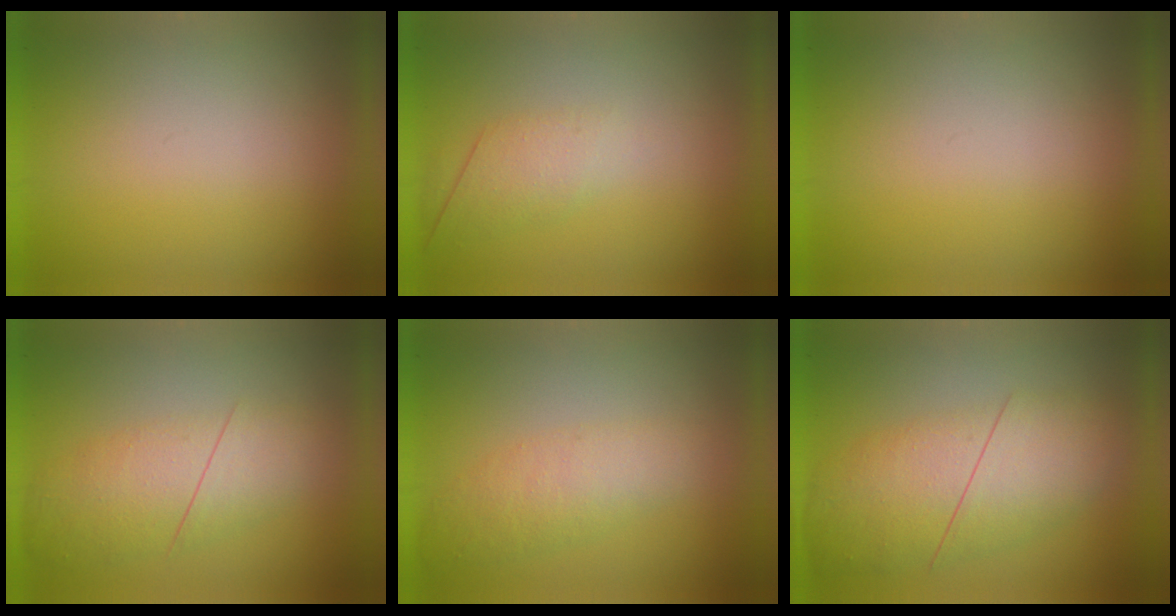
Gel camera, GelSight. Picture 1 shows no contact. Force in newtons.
{"total": 2.6}
{"total": 0.0}
{"total": 3.0}
{"total": 2.2}
{"total": 4.9}